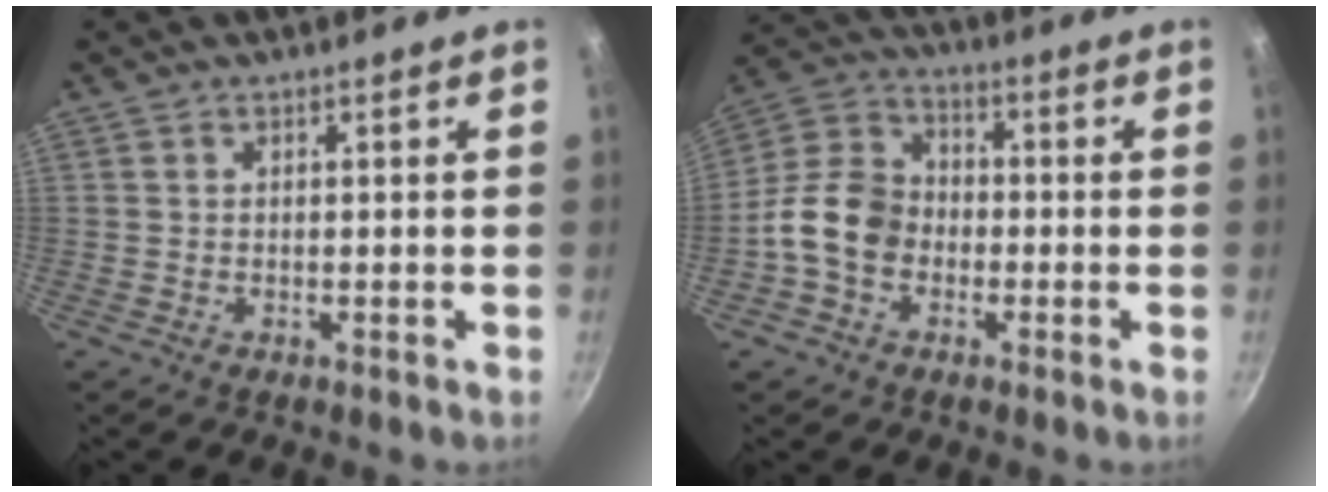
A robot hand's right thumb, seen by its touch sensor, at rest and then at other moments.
{"total": 11.1, "force": [-2.9, 8.6, 6.5], "torque": [-0.092, 0.033, -0.075]}